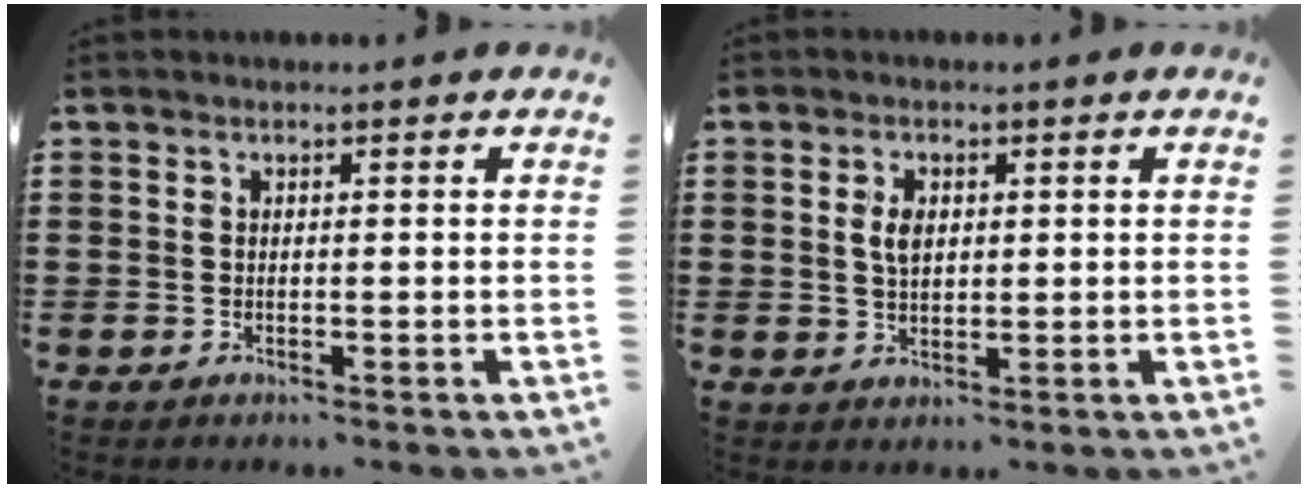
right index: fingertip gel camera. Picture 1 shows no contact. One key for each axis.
{"total": 3.1, "fx": 0.7, "fy": 1.8, "fz": 2.4, "tx": -0.053, "ty": 0.008, "tz": 0.011}